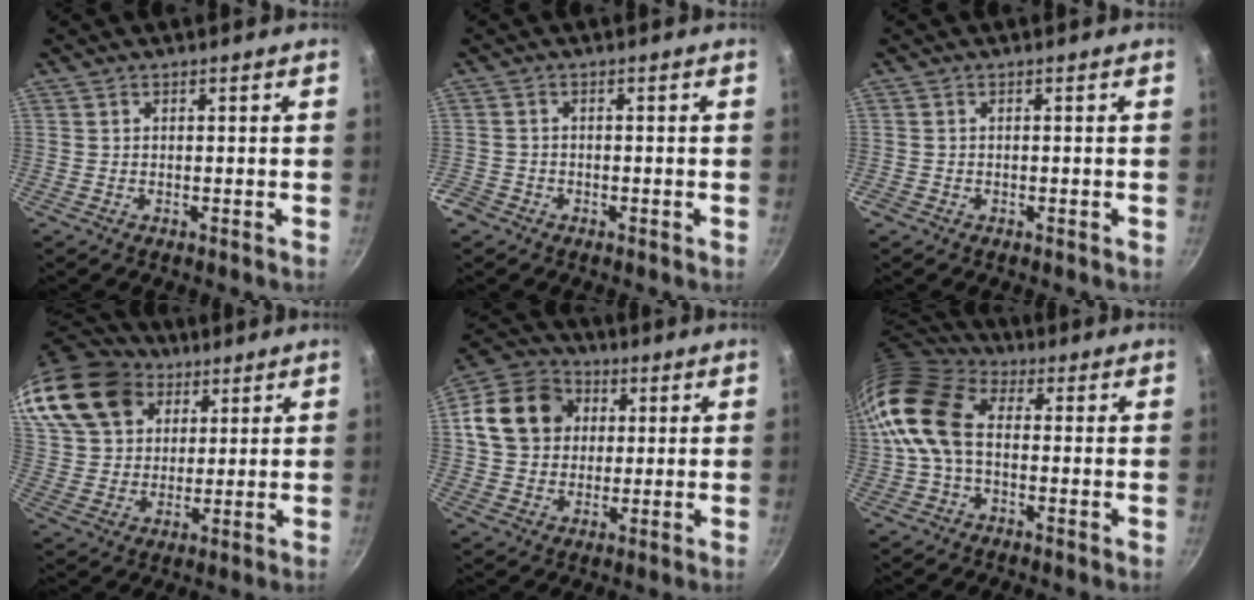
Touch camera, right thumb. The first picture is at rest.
{"total": 3.2, "force": [-1.9, 2.4, 0.8], "torque": [-0.016, 0.017, -0.034]}
{"total": 0.9, "force": [-0.5, 0.8, 0.3], "torque": [-0.005, 0.003, -0.007]}
{"total": 24.0, "force": [12.1, 17.2, 11.6], "torque": [-0.250, 0.020, 0.229]}
{"total": 14.7, "force": [2.9, 12.3, 7.6], "torque": [-0.117, 0.019, 0.038]}
{"total": 14.2, "force": [0.1, 9.6, 10.4], "torque": [-0.186, 0.035, -0.016]}